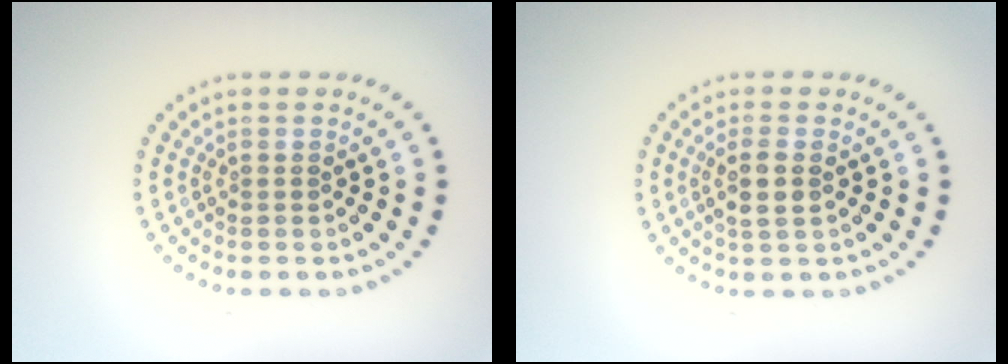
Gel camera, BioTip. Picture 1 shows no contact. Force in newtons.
{"total": 2.1, "press": 2.0, "slide": 0.8}